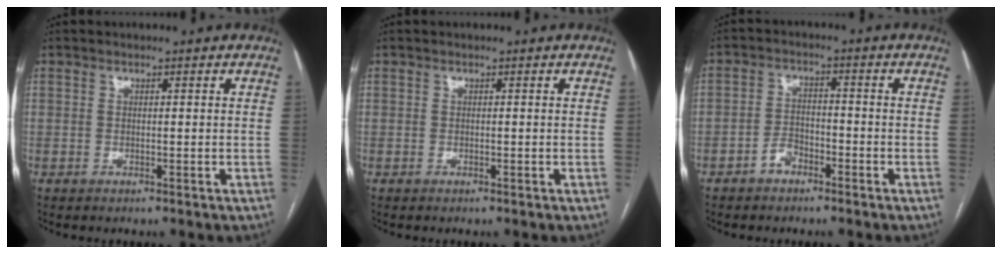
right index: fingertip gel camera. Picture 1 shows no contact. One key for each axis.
{"total": 0.0}
{"total": 3.5, "fx": -2.3, "fy": 2.1, "fz": 1.6, "tx": -0.026, "ty": 0.009, "tz": -0.039}